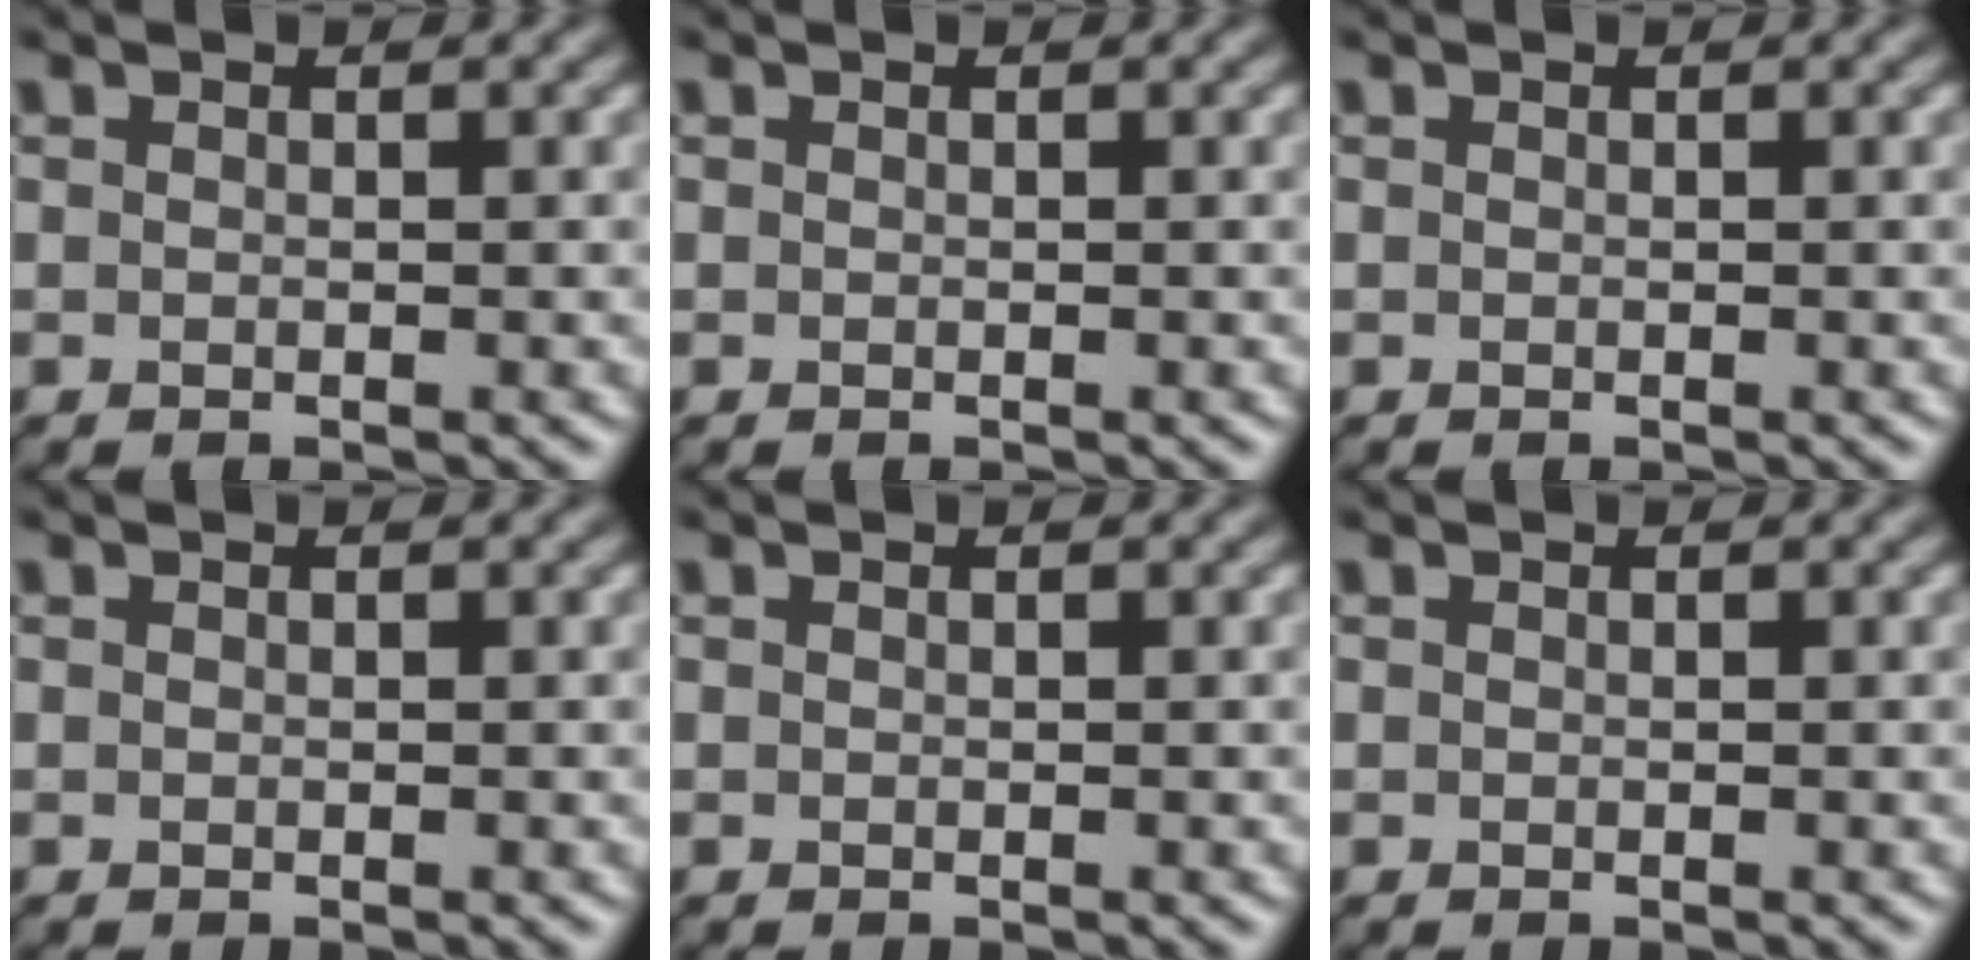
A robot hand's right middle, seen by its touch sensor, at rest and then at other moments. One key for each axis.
{"total": 0.0}
{"total": 0.0}
{"total": 0.0}
{"total": 0.0}
{"total": 0.0}